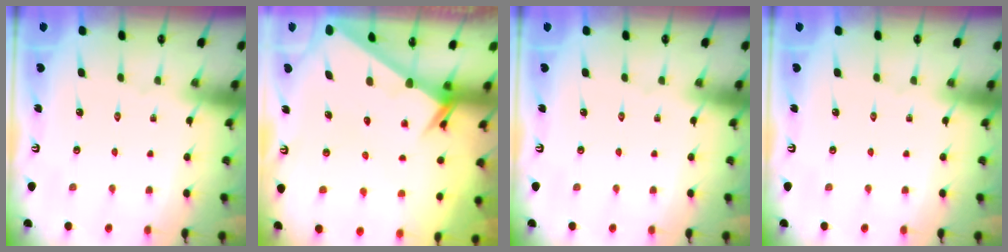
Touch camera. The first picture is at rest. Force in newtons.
{"total": 2.2, "press": 2.2, "slide": 0.1}
{"total": 0.0}
{"total": 0.0}